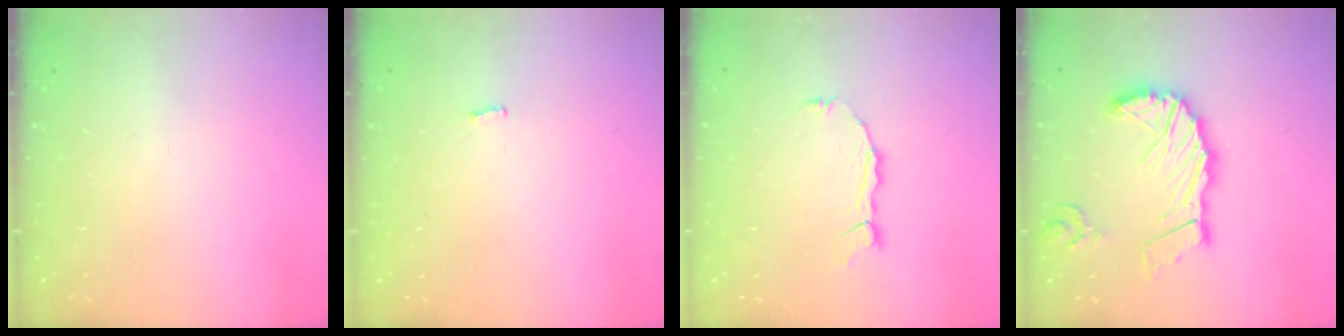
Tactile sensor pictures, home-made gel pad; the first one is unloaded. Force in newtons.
{"total": 1.6, "press": 1.6, "slide": 0.2}
{"total": 4.3, "press": 4.3, "slide": 0.2}
{"total": 17.4, "press": 17.3, "slide": 2.1}